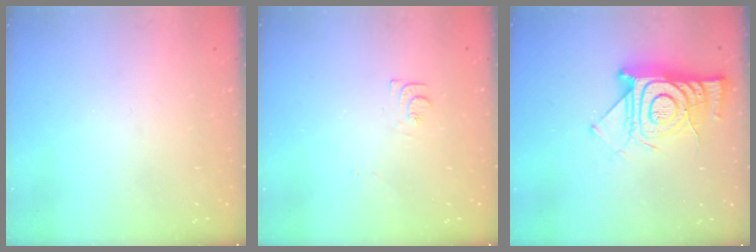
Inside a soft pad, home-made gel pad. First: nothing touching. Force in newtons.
{"total": 7.1, "press": 7.1, "slide": 0.7}
{"total": 15.0, "press": 14.9, "slide": 1.3}